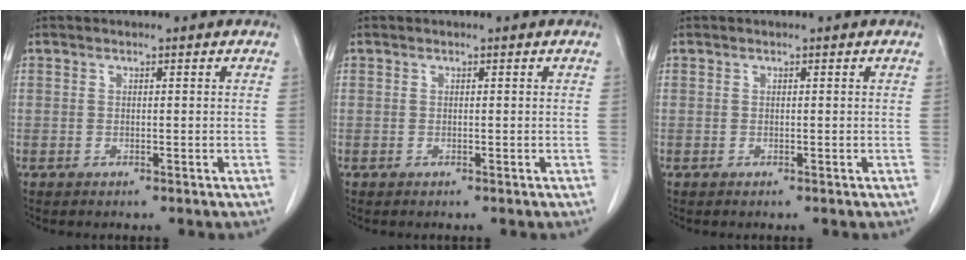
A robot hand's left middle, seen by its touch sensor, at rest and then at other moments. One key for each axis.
{"total": 0.0}
{"total": 0.0}